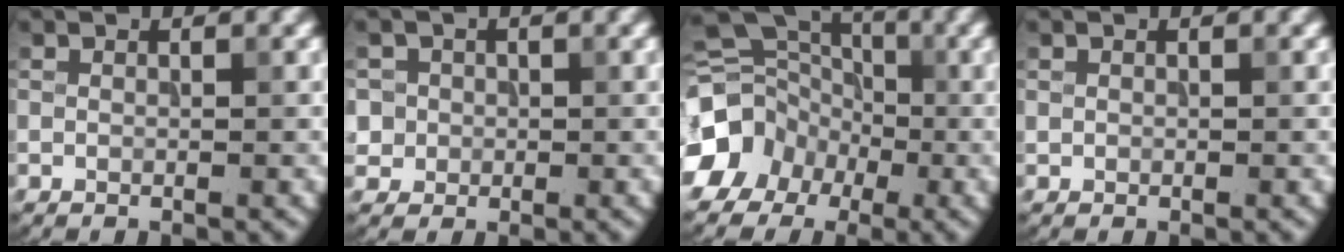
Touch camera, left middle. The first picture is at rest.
{"total": 2.6, "force": [0.1, 2.5, 0.3], "torque": [0.008, 0.016, -0.004]}
{"total": 13.0, "force": [-5.1, 11.2, 4.4], "torque": [-0.094, -0.015, -0.106]}
{"total": 0.0}